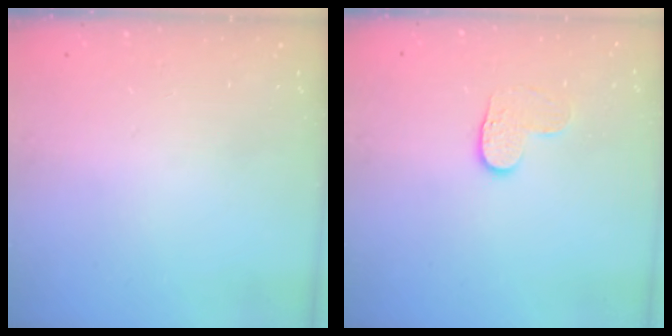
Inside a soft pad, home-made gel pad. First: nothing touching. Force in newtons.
{"total": 4.0, "press": 4.0, "slide": 0.4}